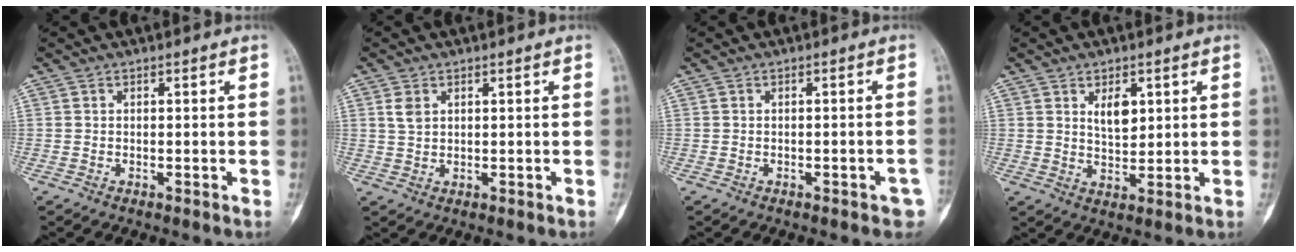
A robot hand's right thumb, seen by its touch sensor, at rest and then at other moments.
{"total": 2.6, "force": [1.1, 1.7, 1.6], "torque": [-0.025, -0.002, 0.026]}
{"total": 3.4, "force": [-1.9, 1.2, 2.5], "torque": [-0.023, 0.014, -0.017]}
{"total": 5.0, "force": [2.0, 2.7, 3.7], "torque": [-0.048, -0.016, 0.038]}